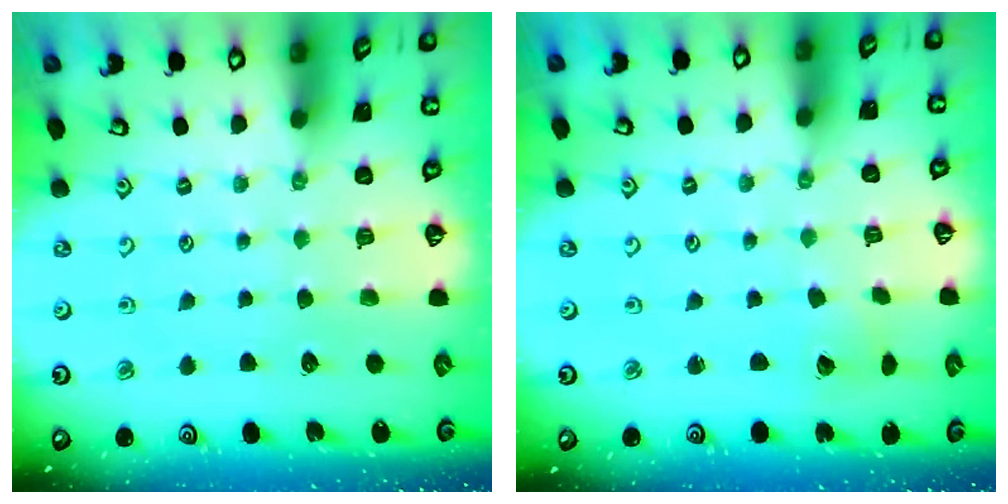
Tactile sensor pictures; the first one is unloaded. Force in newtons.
{"total": 2.3, "press": 2.3, "slide": 0.3}